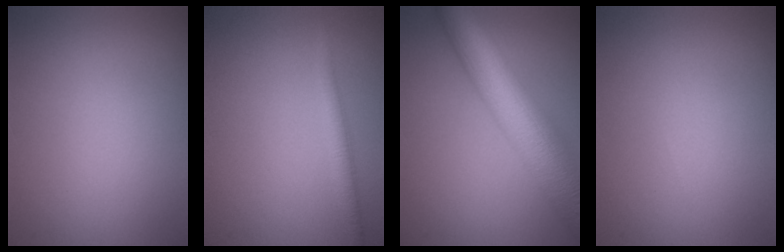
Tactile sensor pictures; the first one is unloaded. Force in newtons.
{"total": 2.4, "press": 2.4, "slide": 0.0}
{"total": 11.9, "press": 11.9, "slide": 0.7}
{"total": 0.0}